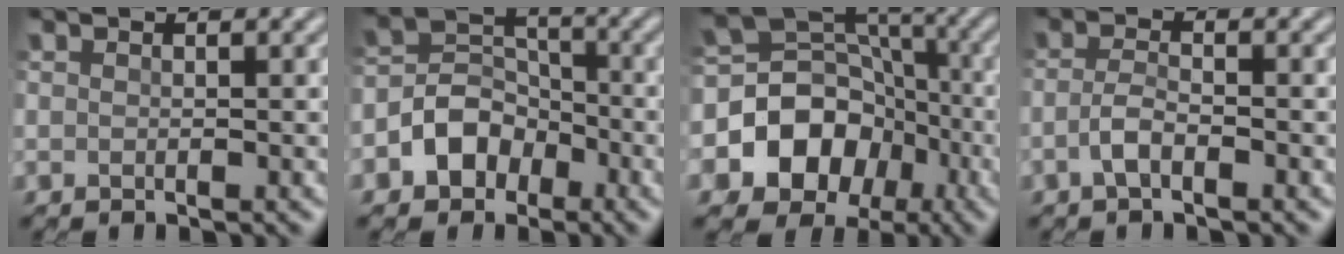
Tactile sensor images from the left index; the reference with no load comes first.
{"total": 4.5, "force": [-2.7, 3.3, 1.7], "torque": [-0.023, 0.003, -0.049]}
{"total": 11.0, "force": [-3.7, 9.3, 4.5], "torque": [-0.073, 0.014, -0.087]}
{"total": 1.9, "force": [-1.2, 0.5, 1.4], "torque": [-0.033, 0.001, -0.024]}